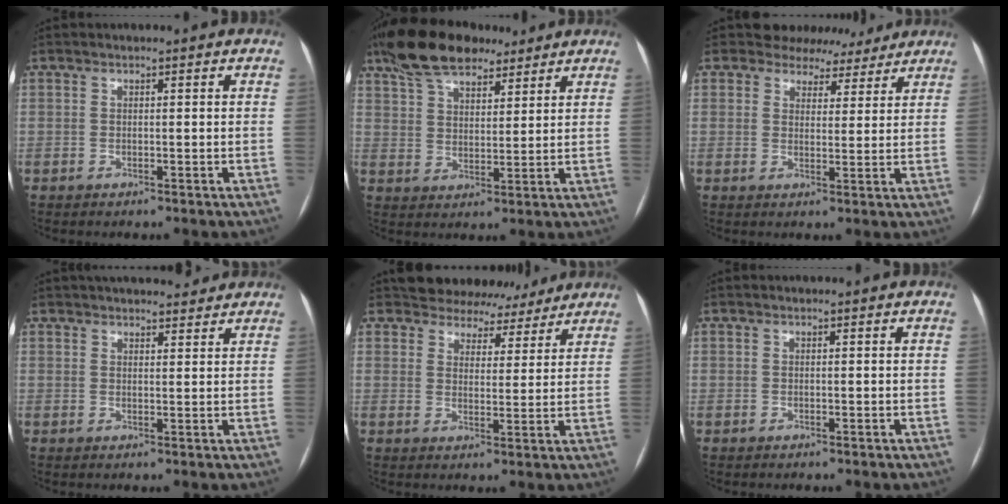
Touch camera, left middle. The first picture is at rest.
{"total": 13.0, "force": [9.9, 5.2, 6.6], "torque": [-0.123, 0.034, 0.174]}
{"total": 6.8, "force": [5.9, 3.5, 0.0], "torque": [0.013, 0.005, 0.064]}
{"total": 9.2, "force": [8.2, 2.5, 3.3], "torque": [-0.036, 0.016, 0.105]}
{"total": 8.7, "force": [7.8, 3.9, 0.0], "torque": [0.022, 0.008, 0.088]}
{"total": 0.0}